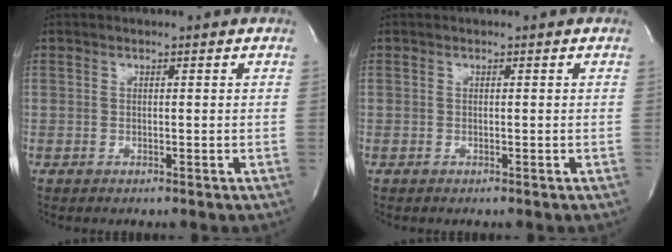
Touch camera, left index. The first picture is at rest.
{"total": 0.0}